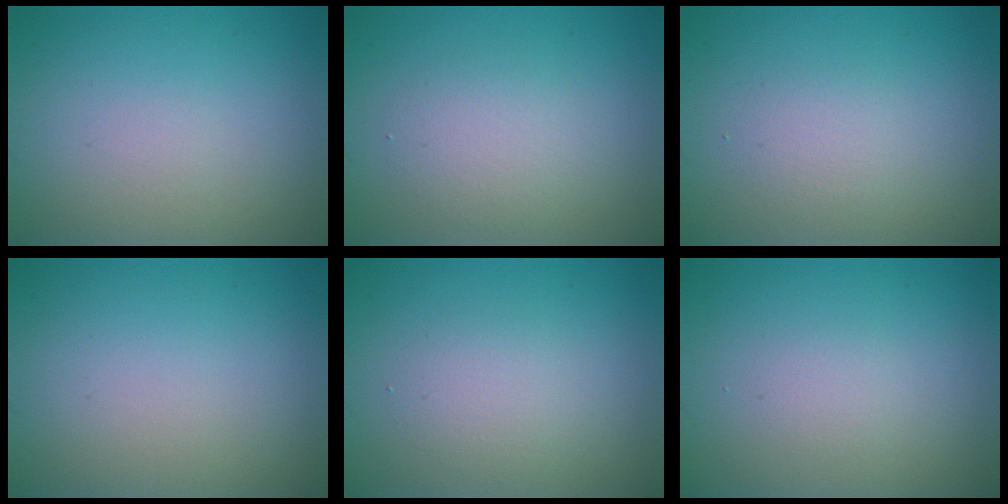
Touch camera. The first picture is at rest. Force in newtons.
{"total": 2.4, "press": 2.4, "slide": 0.2}
{"total": 1.4, "press": 1.4, "slide": 0.1}
{"total": 0.0}
{"total": 2.0, "press": 2.0, "slide": 0.2}
{"total": 2.6, "press": 2.6, "slide": 0.3}